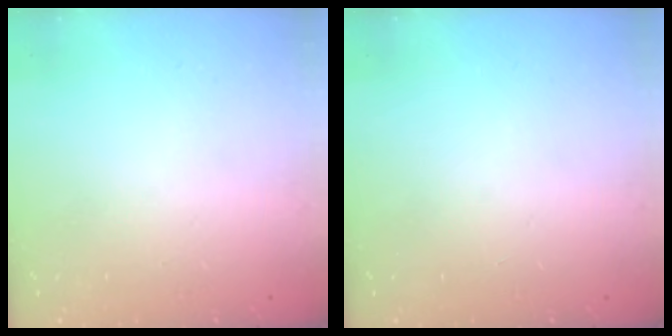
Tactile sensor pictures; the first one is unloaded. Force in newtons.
{"total": 0.0}